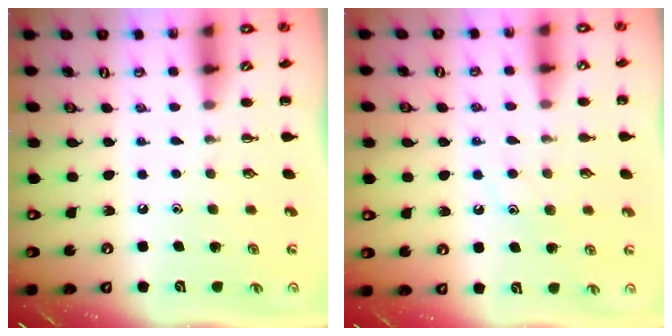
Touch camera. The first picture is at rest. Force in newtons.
{"total": 8.8, "press": 8.8, "slide": 1.0}